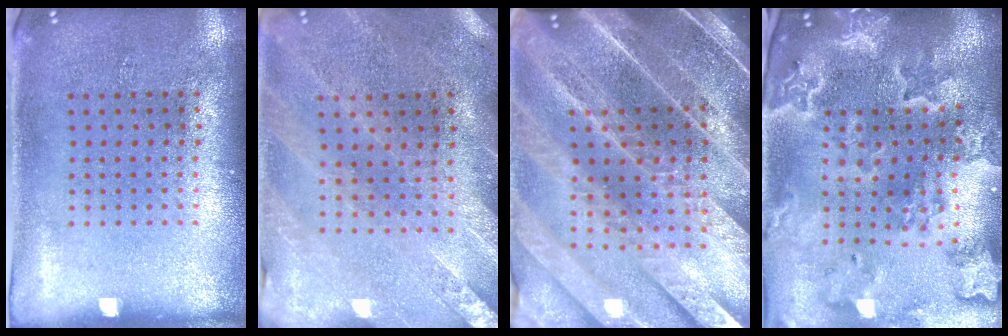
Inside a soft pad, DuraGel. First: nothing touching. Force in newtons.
{"total": 0.5, "press": 0.5, "slide": 0.2}
{"total": 5.6, "press": 4.8, "slide": 3.0}
{"total": 3.6, "press": 3.2, "slide": 1.8}